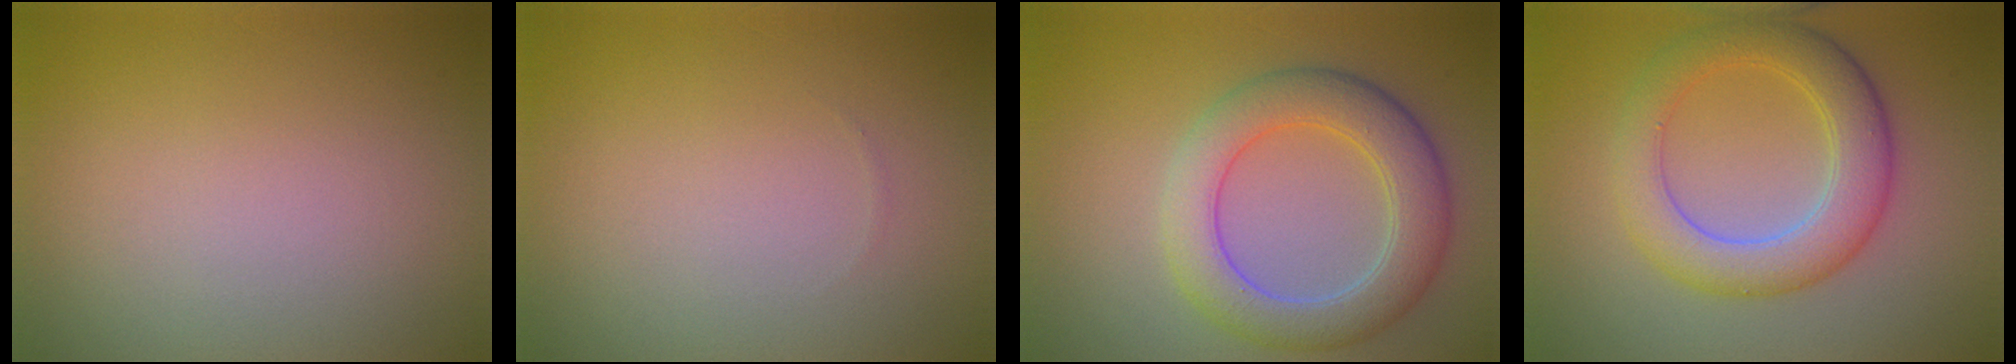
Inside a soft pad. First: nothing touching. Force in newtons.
{"total": 0.0}
{"total": 5.9, "press": 5.9, "slide": 0.3}
{"total": 4.4, "press": 4.4, "slide": 0.0}